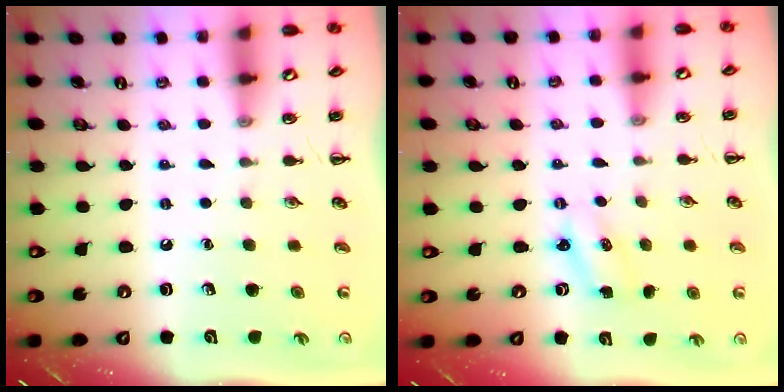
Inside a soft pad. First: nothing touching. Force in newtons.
{"total": 2.3, "press": 2.3, "slide": 0.6}